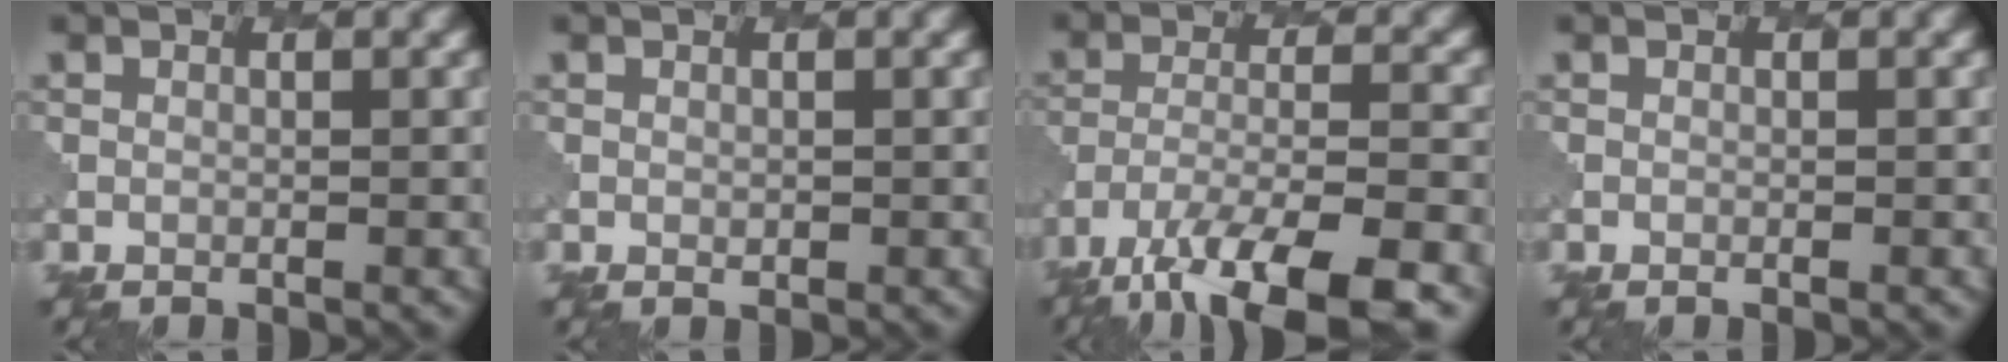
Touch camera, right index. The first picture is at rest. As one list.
[{"total": 0.6, "force": [0.2, 0.5, 0.3], "torque": [-0.006, -0.003, 0.006]}, {"total": 11.0, "force": [-7.6, 3.2, 7.2], "torque": [-0.137, -0.016, -0.130]}, {"total": 0.0}]